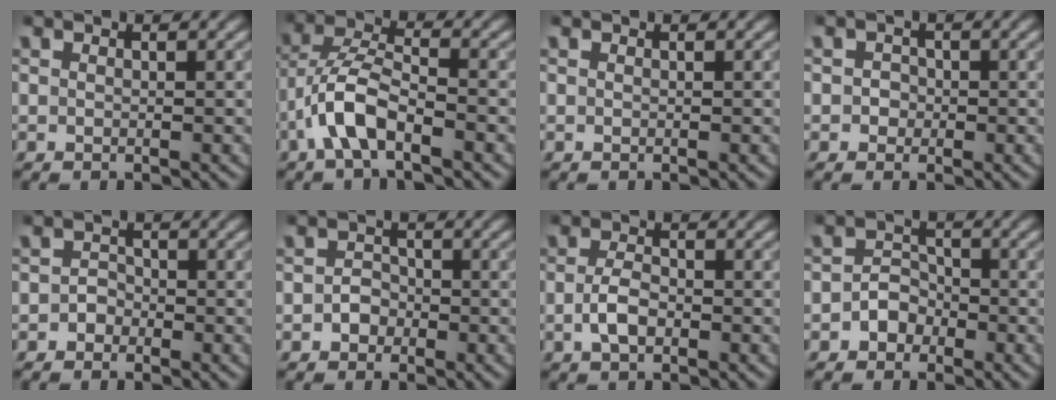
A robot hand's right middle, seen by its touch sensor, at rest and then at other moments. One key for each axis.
{"total": 5.1, "fx": -2.7, "fy": 1.8, "fz": 3.9, "tx": -0.081, "ty": 0.009, "tz": -0.058}
{"total": 0.0}
{"total": 1.3, "fx": -0.1, "fy": 1.2, "fz": 0.3, "tx": 0.013, "ty": 0.000, "tz": -0.009}
{"total": 1.3, "fx": -0.6, "fy": 1.1, "fz": 0.3, "tx": -0.001, "ty": 0.004, "tz": -0.012}
{"total": 1.7, "fx": -0.6, "fy": 1.5, "fz": 0.6, "tx": -0.005, "ty": 0.004, "tz": -0.014}
{"total": 2.4, "fx": -0.7, "fy": 1.2, "fz": 1.9, "tx": -0.041, "ty": -0.001, "tz": -0.017}
{"total": 2.3, "fx": -1.1, "fy": 1.9, "fz": 0.8, "tx": -0.004, "ty": 0.007, "tz": -0.025}